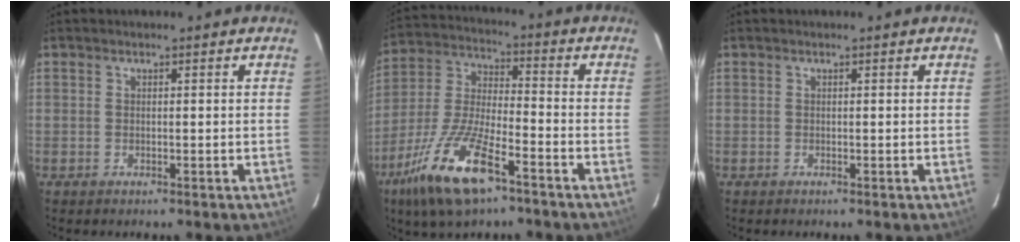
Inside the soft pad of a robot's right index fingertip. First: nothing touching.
{"total": 16.6, "force": [-9.9, 5.0, 12.3], "torque": [-0.271, -0.029, -0.192]}
{"total": 0.0}